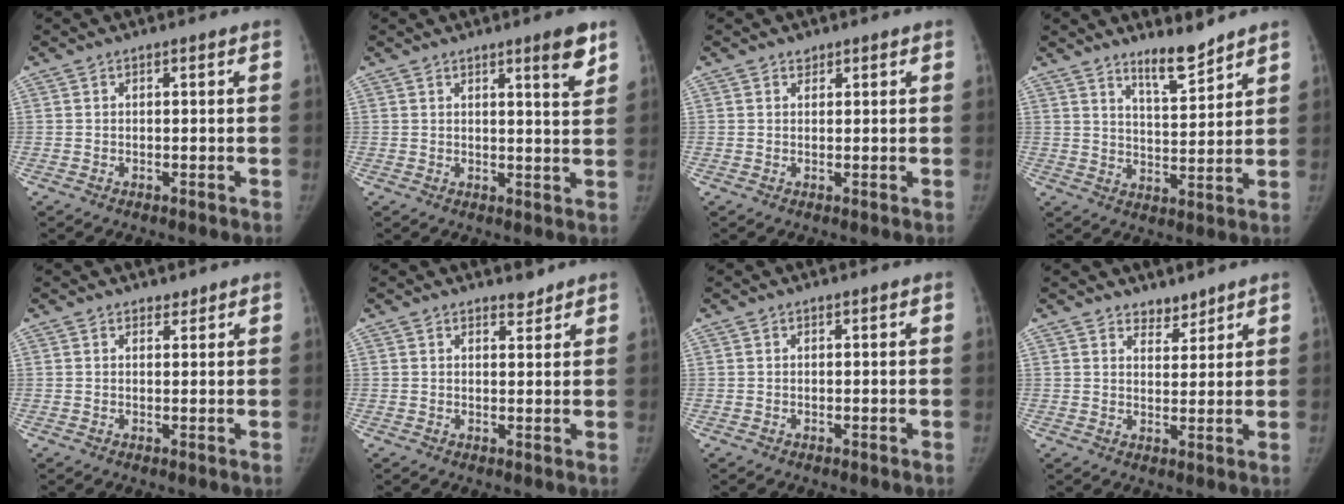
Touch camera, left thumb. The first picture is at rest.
{"total": 5.3, "force": [3.4, 0.6, 4.0], "torque": [-0.049, -0.024, 0.047]}
{"total": 1.0, "force": [0.7, 0.6, 0.1], "torque": [0.008, -0.005, 0.008]}
{"total": 6.8, "force": [5.7, 1.1, 3.5], "torque": [-0.048, -0.053, 0.100]}
{"total": 1.1, "force": [0.9, 0.5, 0.0], "torque": [0.010, -0.008, 0.011]}
{"total": 1.9, "force": [1.7, 0.7, 0.3], "torque": [0.008, -0.014, 0.022]}
{"total": 0.0}
{"total": 3.2, "force": [2.8, 1.5, 0.4], "torque": [0.016, -0.021, 0.043]}